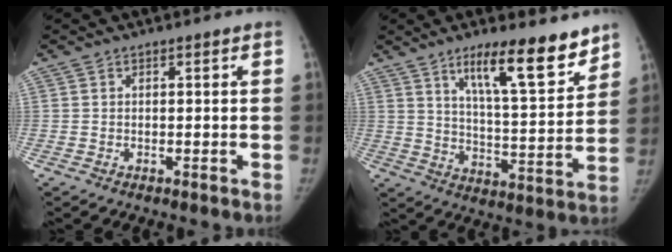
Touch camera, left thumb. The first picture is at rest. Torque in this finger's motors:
{"motor_torque": [0.11, 0.15, 0.93, -0.83, 0.10]}